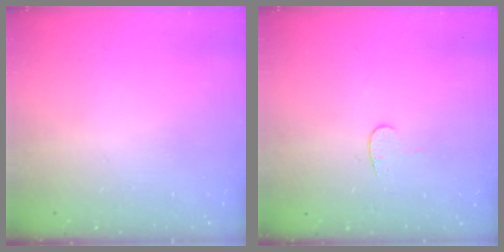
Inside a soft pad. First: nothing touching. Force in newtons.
{"total": 3.2, "press": 3.1, "slide": 0.4}